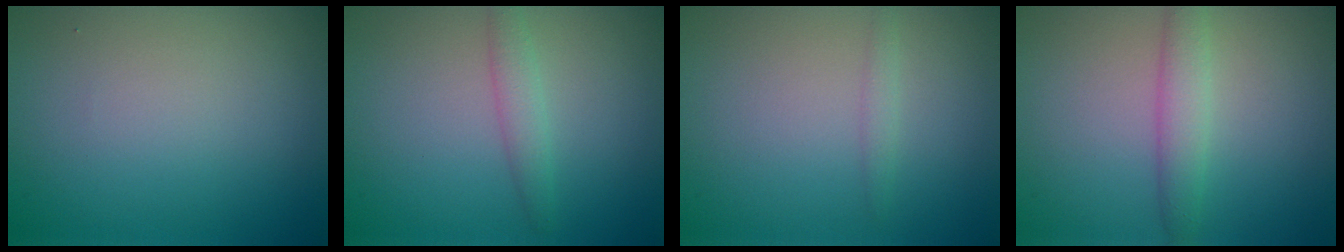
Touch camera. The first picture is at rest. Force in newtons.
{"total": 1.7, "press": 1.7, "slide": 0.0}
{"total": 0.8, "press": 0.8, "slide": 0.0}
{"total": 2.4, "press": 2.4, "slide": 0.1}